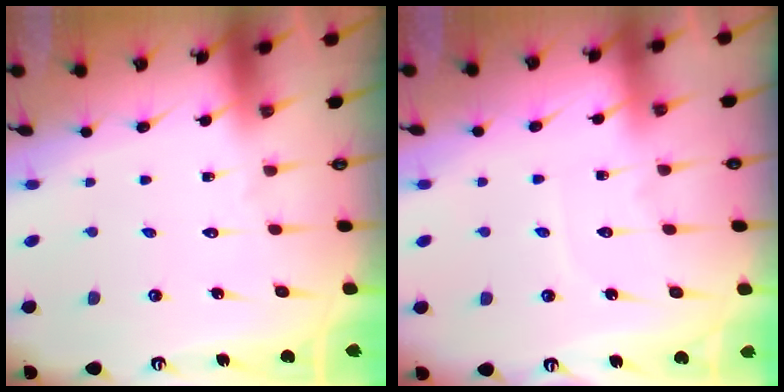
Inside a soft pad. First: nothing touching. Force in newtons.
{"total": 4.2, "press": 4.2, "slide": 0.5}